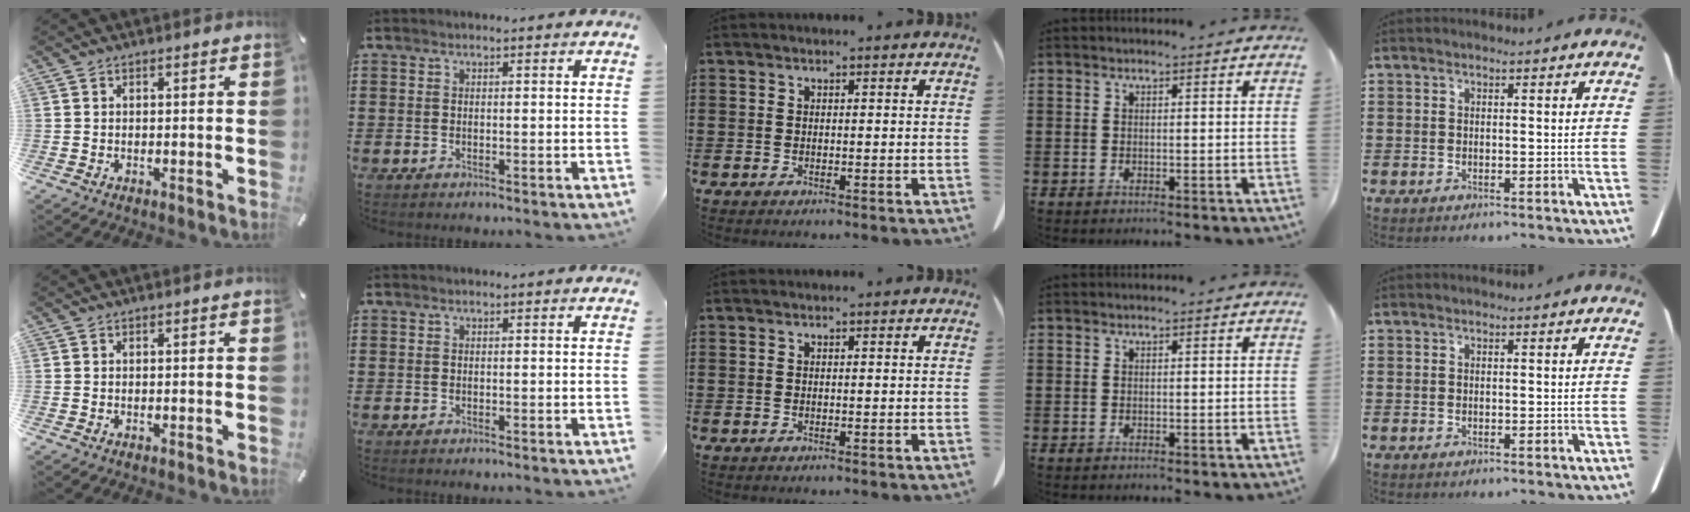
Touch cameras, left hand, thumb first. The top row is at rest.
{}